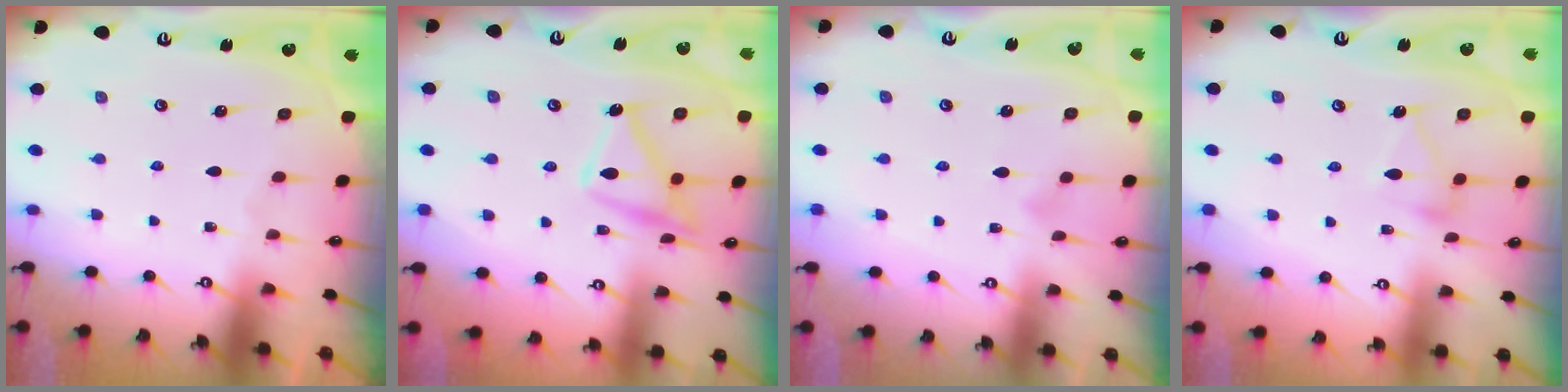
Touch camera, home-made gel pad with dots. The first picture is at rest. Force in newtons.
{"total": 14.3, "press": 14.3, "slide": 1.0}
{"total": 5.6, "press": 5.6, "slide": 0.3}
{"total": 10.1, "press": 10.1, "slide": 0.4}